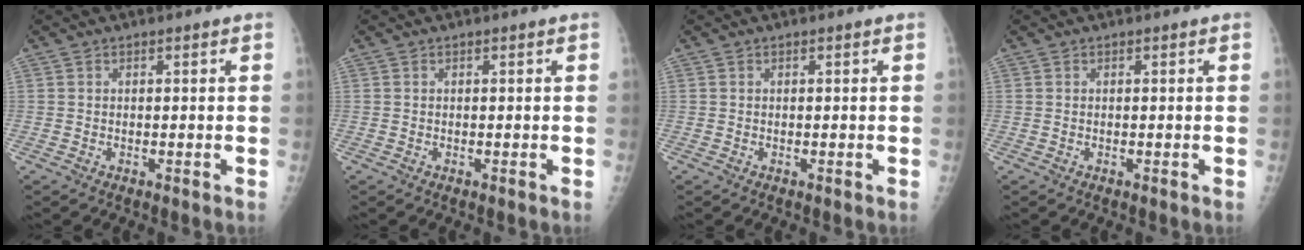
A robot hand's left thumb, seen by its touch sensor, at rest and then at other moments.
{"total": 0.0}
{"total": 0.0}
{"total": 0.0}